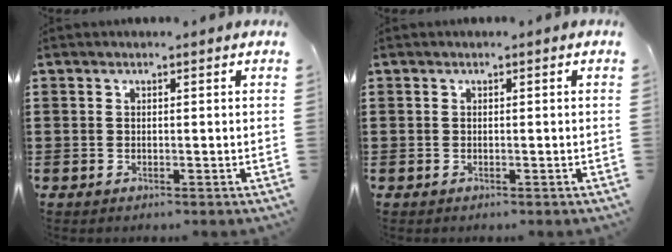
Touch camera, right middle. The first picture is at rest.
{"total": 0.0}